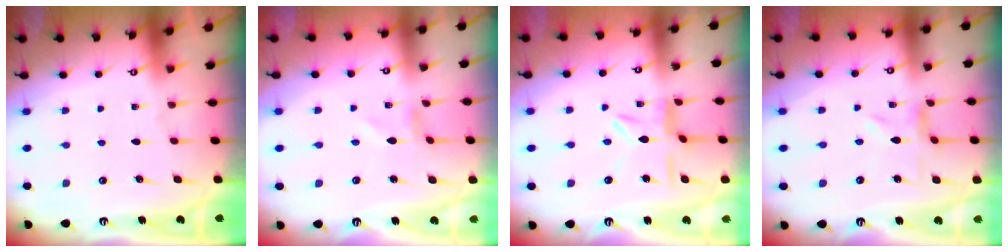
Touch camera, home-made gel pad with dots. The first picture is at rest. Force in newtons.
{"total": 1.1, "press": 1.1, "slide": 0.1}
{"total": 5.8, "press": 5.8, "slide": 0.5}
{"total": 1.9, "press": 1.9, "slide": 0.4}